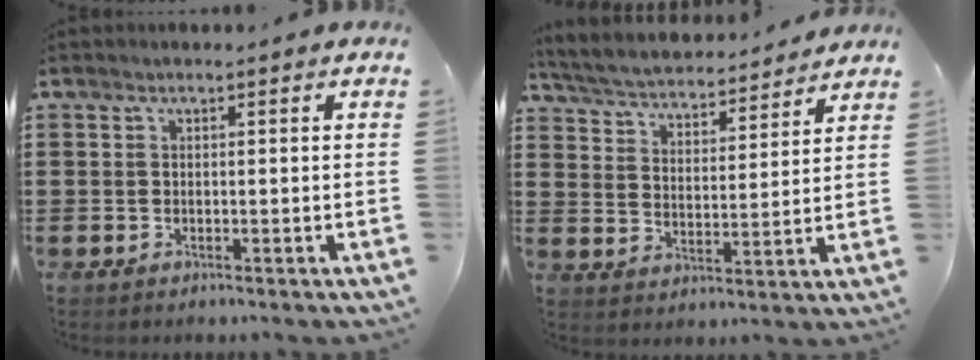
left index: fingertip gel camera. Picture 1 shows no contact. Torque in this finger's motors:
{"motor_torque": [2.14, 0.00, 0.29, 0.17]}